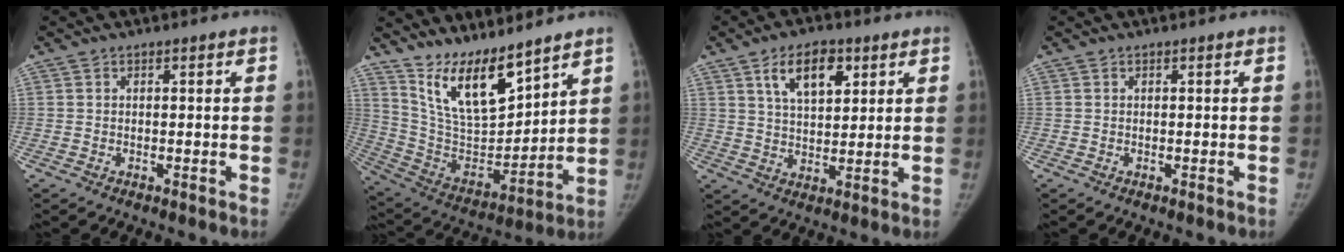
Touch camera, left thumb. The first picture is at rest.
{"total": 15.3, "force": [11.6, 4.8, 8.7], "torque": [-0.124, -0.077, 0.232]}
{"total": 9.5, "force": [4.6, 5.0, 6.6], "torque": [-0.088, -0.018, 0.080]}
{"total": 0.0}